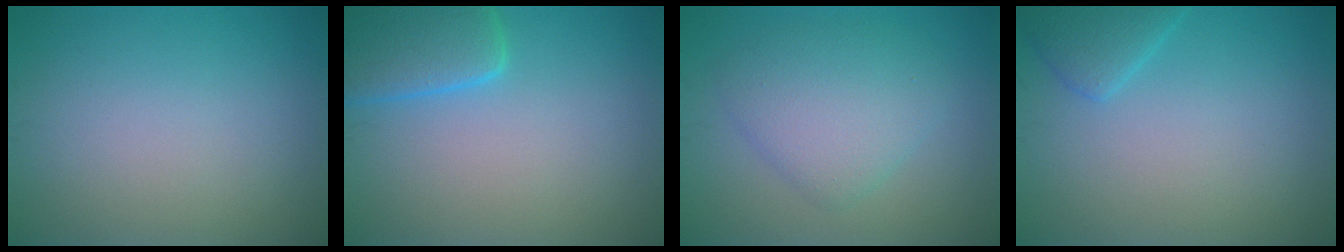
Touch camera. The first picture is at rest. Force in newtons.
{"total": 5.2, "press": 5.1, "slide": 0.5}
{"total": 4.5, "press": 4.5, "slide": 0.3}
{"total": 2.2, "press": 2.2, "slide": 0.1}